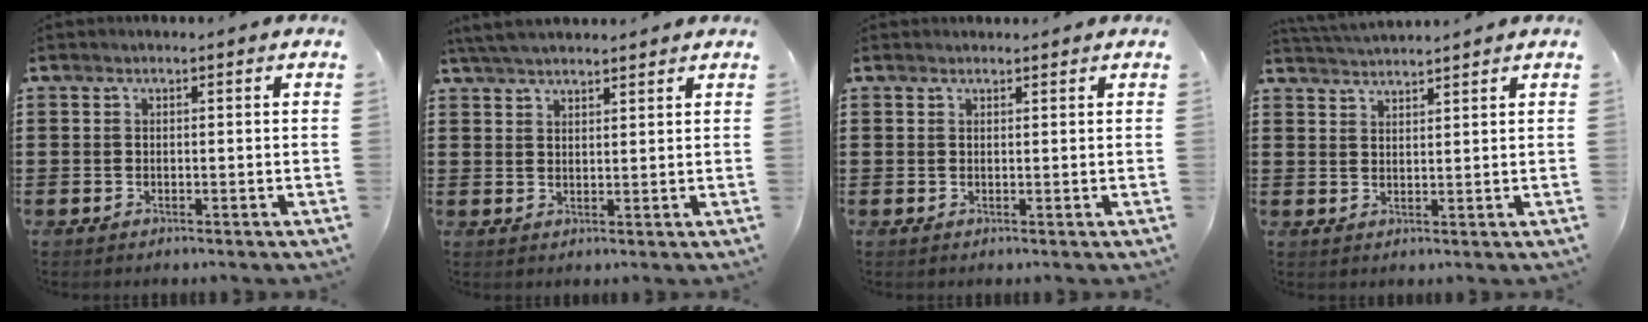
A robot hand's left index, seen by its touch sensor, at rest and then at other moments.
{"total": 4.2, "force": [3.8, 0.4, 1.6], "torque": [-0.041, -0.003, 0.073]}
{"total": 0.9, "force": [0.9, 0.2, 0.0], "torque": [-0.002, 0.001, 0.017]}
{"total": 2.7, "force": [2.7, -0.3, 0.0], "torque": [-0.008, -0.008, 0.051]}